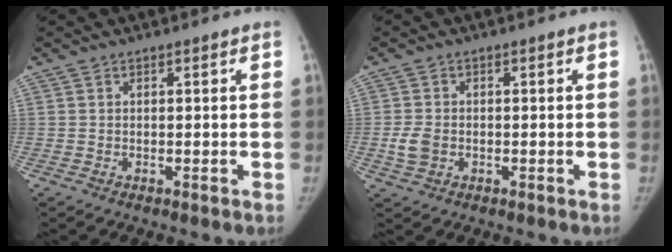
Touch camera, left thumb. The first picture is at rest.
{"total": 3.7, "force": [-0.6, 2.8, 2.3], "torque": [-0.049, 0.002, -0.010]}